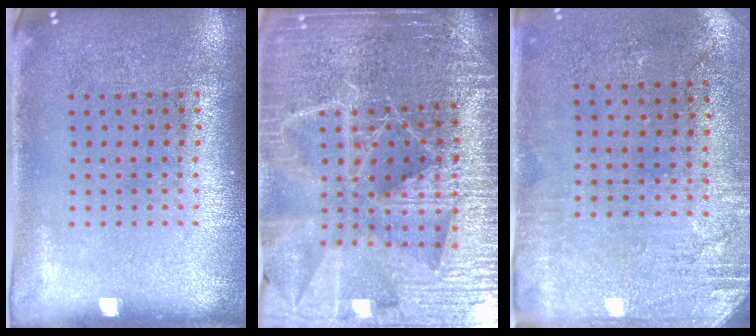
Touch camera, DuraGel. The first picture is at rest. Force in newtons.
{"total": 5.3, "press": 4.8, "slide": 2.3}
{"total": 2.8, "press": 2.3, "slide": 1.6}